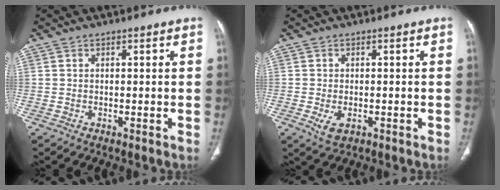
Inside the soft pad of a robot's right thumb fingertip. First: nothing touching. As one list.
[{"total": 3.4, "force": [-1.1, 1.9, 2.6], "torque": [-0.048, -0.001, -0.012]}]